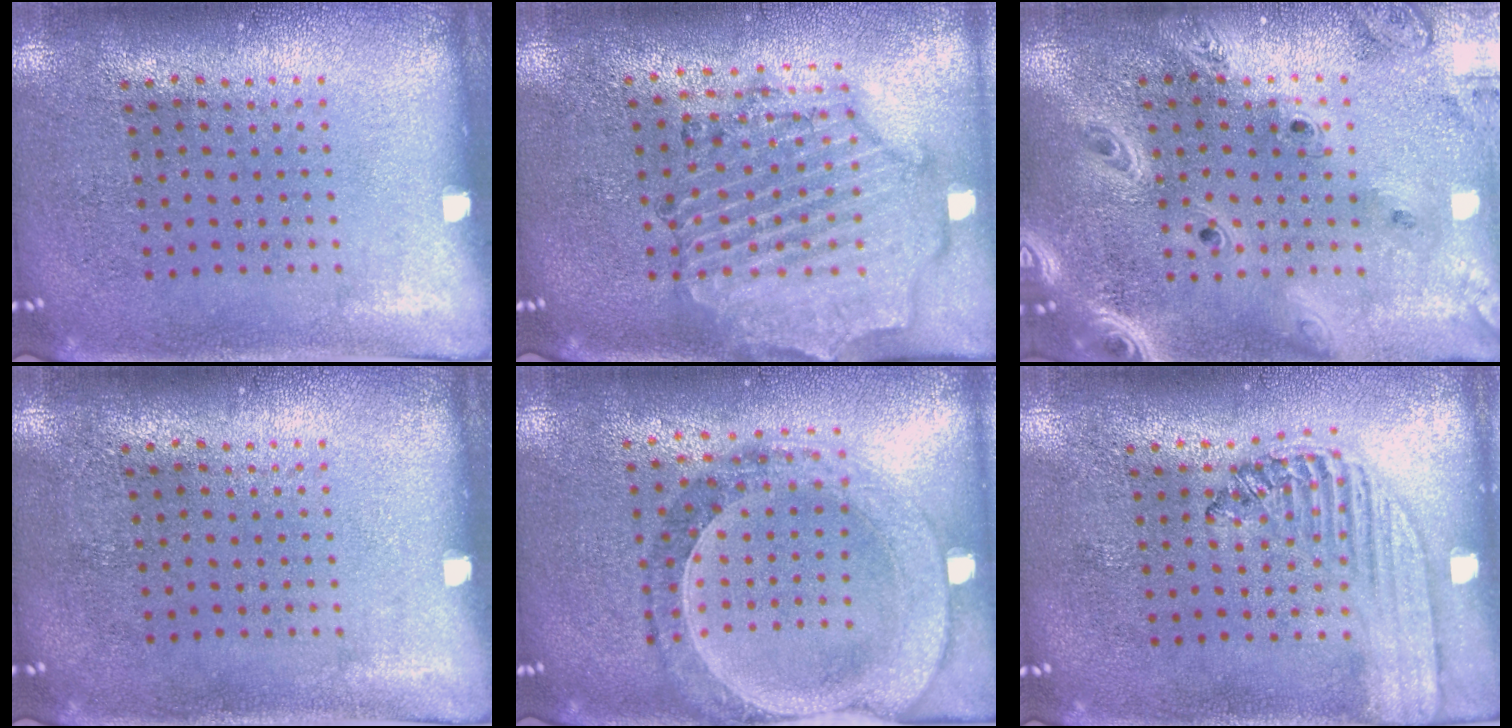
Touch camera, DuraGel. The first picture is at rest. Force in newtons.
{"total": 1.7, "press": 1.7, "slide": 0.3}
{"total": 3.1, "press": 2.6, "slide": 1.7}
{"total": 0.0}
{"total": 1.5, "press": 1.5, "slide": 0.3}
{"total": 1.5, "press": 1.4, "slide": 0.6}